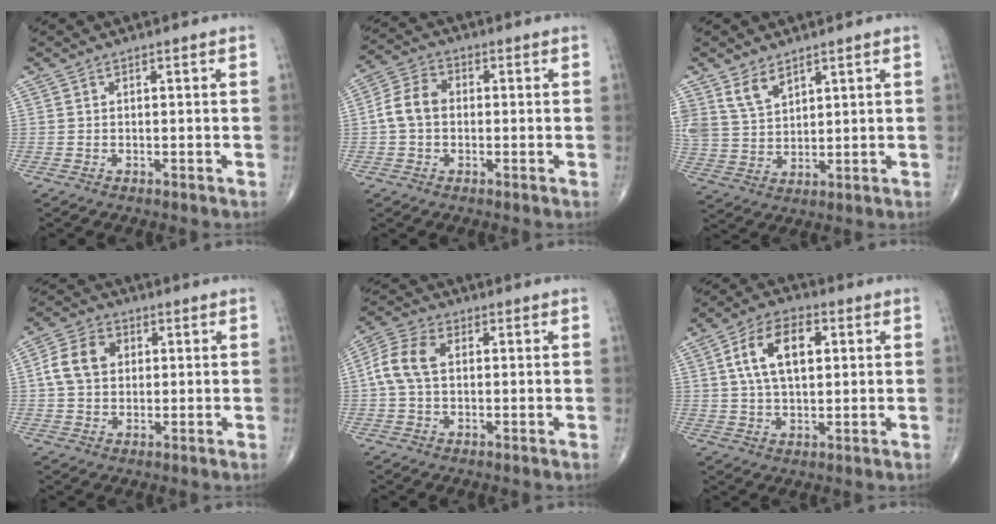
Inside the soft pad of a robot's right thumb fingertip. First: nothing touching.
{"total": 6.7, "force": [-0.3, 5.0, 4.5], "torque": [-0.082, 0.023, -0.016]}
{"total": 6.4, "force": [4.3, 3.8, 3.0], "torque": [-0.042, -0.023, 0.094]}
{"total": 8.7, "force": [1.5, 6.7, 5.4], "torque": [-0.089, 0.014, 0.020]}
{"total": 7.7, "force": [0.7, 5.0, 5.8], "torque": [-0.129, 0.024, 0.009]}
{"total": 11.5, "force": [2.9, 6.4, 9.2], "torque": [-0.154, 0.008, 0.047]}